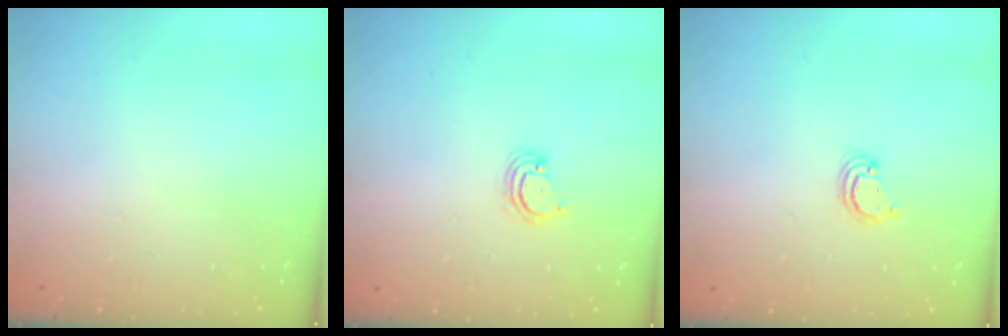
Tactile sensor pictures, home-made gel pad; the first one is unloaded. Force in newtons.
{"total": 3.4, "press": 3.4, "slide": 0.3}
{"total": 2.6, "press": 2.6, "slide": 0.2}